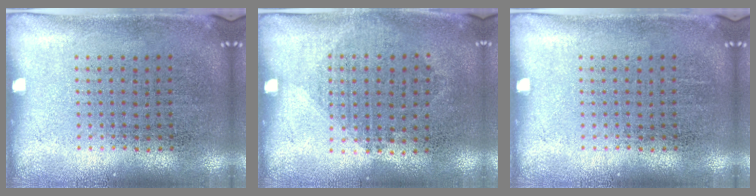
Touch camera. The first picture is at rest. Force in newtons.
{"total": 1.0, "press": 0.9, "slide": 0.4}
{"total": 0.0}